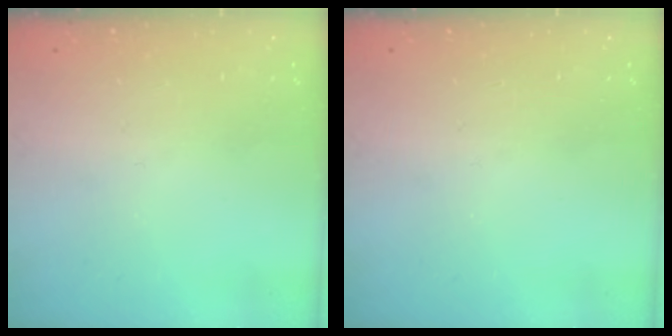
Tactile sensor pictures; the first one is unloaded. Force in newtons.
{"total": 0.0}